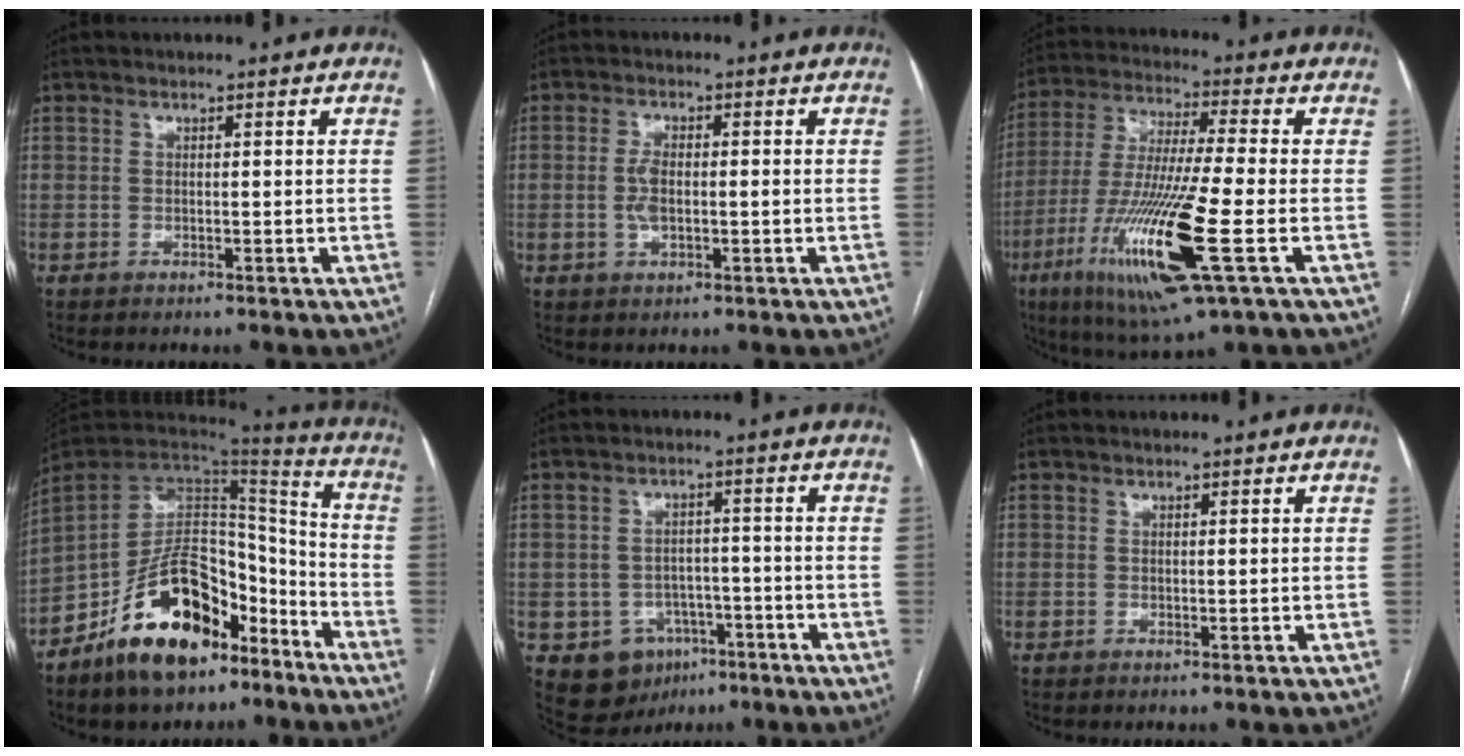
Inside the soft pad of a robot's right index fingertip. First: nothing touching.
{"total": 3.5, "force": [-0.3, 1.5, 3.1], "torque": [-0.073, 0.006, -0.005]}
{"total": 18.4, "force": [-6.3, 0.9, 17.2], "torque": [-0.365, -0.035, -0.114]}
{"total": 19.2, "force": [-11.9, 9.4, 11.8], "torque": [-0.211, 0.024, -0.200]}
{"total": 8.0, "force": [-3.8, 6.6, 2.5], "torque": [-0.041, 0.017, -0.044]}
{"total": 0.0}